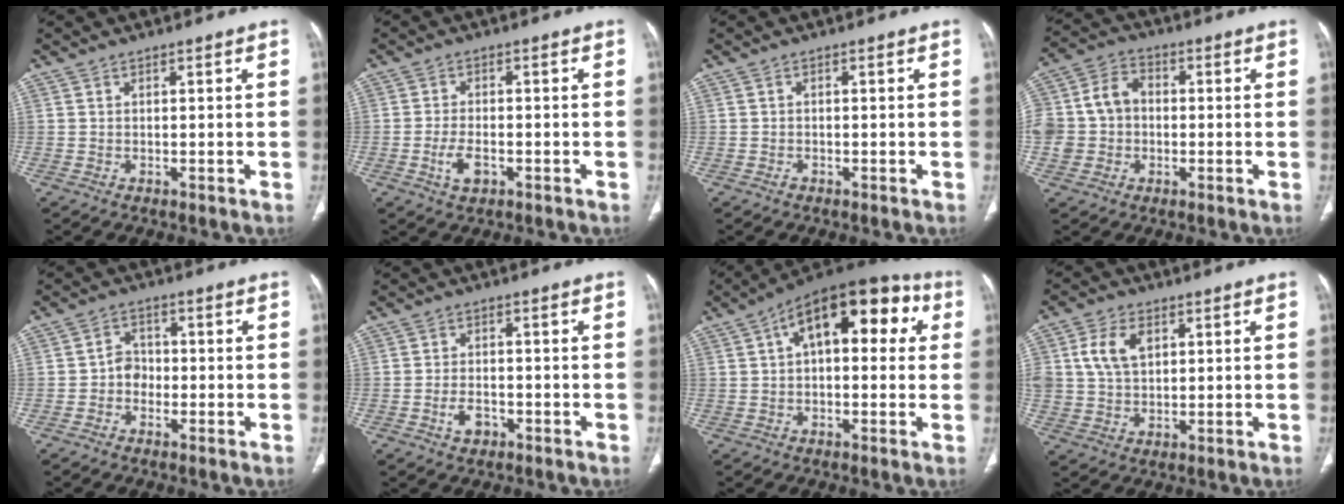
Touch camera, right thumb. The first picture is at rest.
{"total": 4.3, "force": [-1.6, 2.3, 3.2], "torque": [-0.062, 0.008, -0.026]}
{"total": 0.7, "force": [-0.5, 0.5, 0.2], "torque": [-0.003, 0.001, -0.010]}
{"total": 12.0, "force": [-0.6, 10.2, 6.3], "torque": [-0.121, 0.037, -0.016]}
{"total": 3.5, "force": [-1.1, 3.0, 1.4], "torque": [0.000, 0.016, -0.027]}
{"total": 3.6, "force": [-1.7, 2.4, 2.1], "torque": [-0.036, 0.015, -0.025]}
{"total": 18.0, "force": [5.1, 9.2, 14.6], "torque": [-0.170, 0.040, 0.064]}
{"total": 8.0, "force": [2.4, 5.5, 5.2], "torque": [-0.091, -0.002, 0.050]}